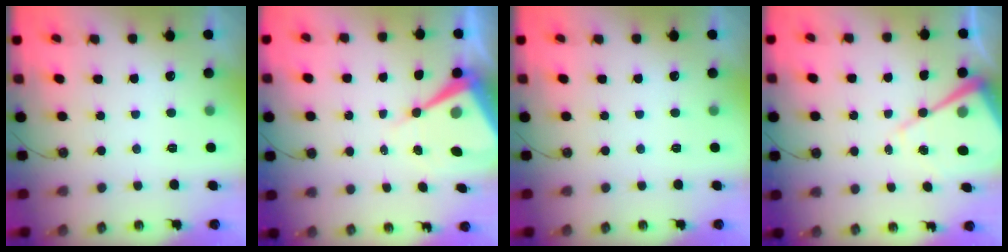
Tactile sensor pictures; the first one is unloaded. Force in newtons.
{"total": 11.8, "press": 11.7, "slide": 1.2}
{"total": 0.0}
{"total": 12.2, "press": 12.1, "slide": 1.3}